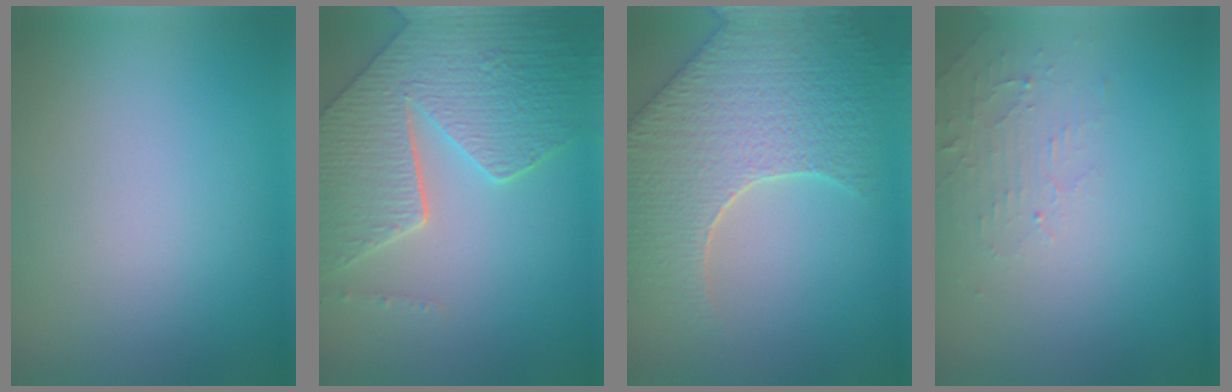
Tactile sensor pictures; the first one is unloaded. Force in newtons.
{"total": 8.3, "press": 6.1, "slide": 5.6}
{"total": 7.8, "press": 6.2, "slide": 4.8}
{"total": 2.0, "press": 1.9, "slide": 0.4}